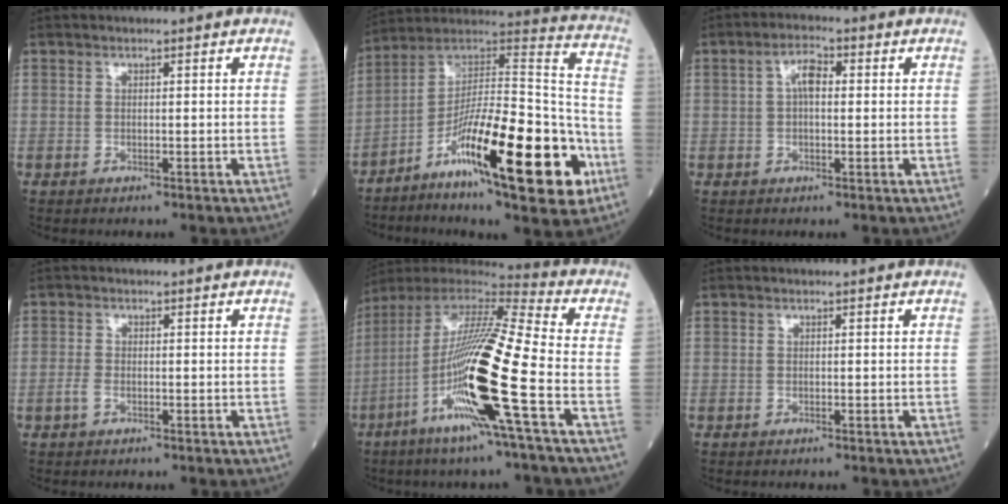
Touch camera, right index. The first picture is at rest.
{"total": 25.2, "force": [-10.6, 4.1, 22.5], "torque": [-0.329, 0.001, -0.168]}
{"total": 3.6, "force": [0.6, 1.5, 3.3], "torque": [-0.062, 0.016, 0.008]}
{"total": 1.5, "force": [-0.6, 0.8, 1.1], "torque": [-0.029, 0.001, -0.012]}
{"total": 20.7, "force": [-6.6, -0.2, 19.6], "torque": [-0.404, -0.029, -0.138]}
{"total": 0.0}